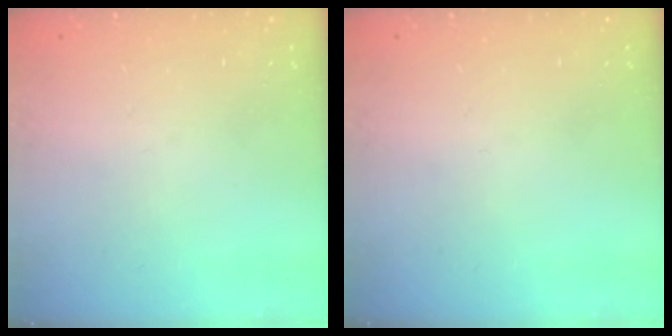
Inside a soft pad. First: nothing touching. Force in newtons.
{"total": 0.0}